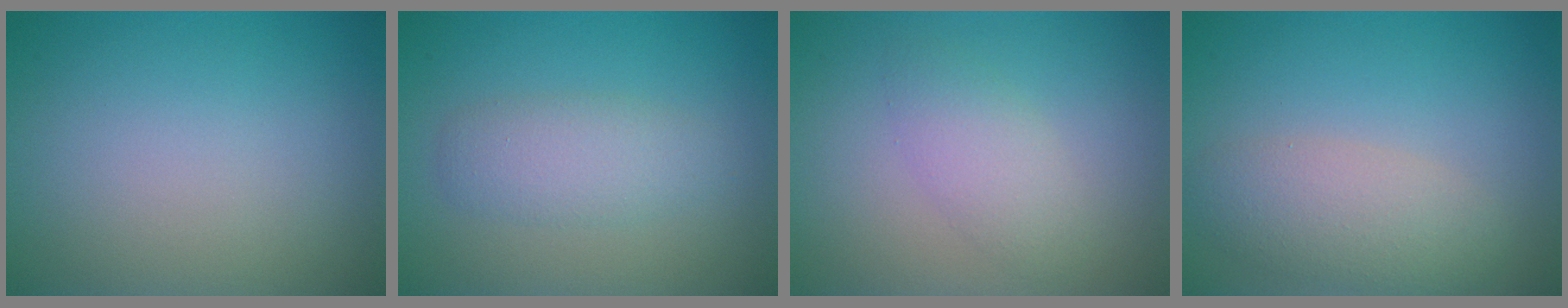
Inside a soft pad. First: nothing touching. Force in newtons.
{"total": 2.8, "press": 2.8, "slide": 0.1}
{"total": 2.4, "press": 2.4, "slide": 0.2}
{"total": 3.8, "press": 3.8, "slide": 0.3}